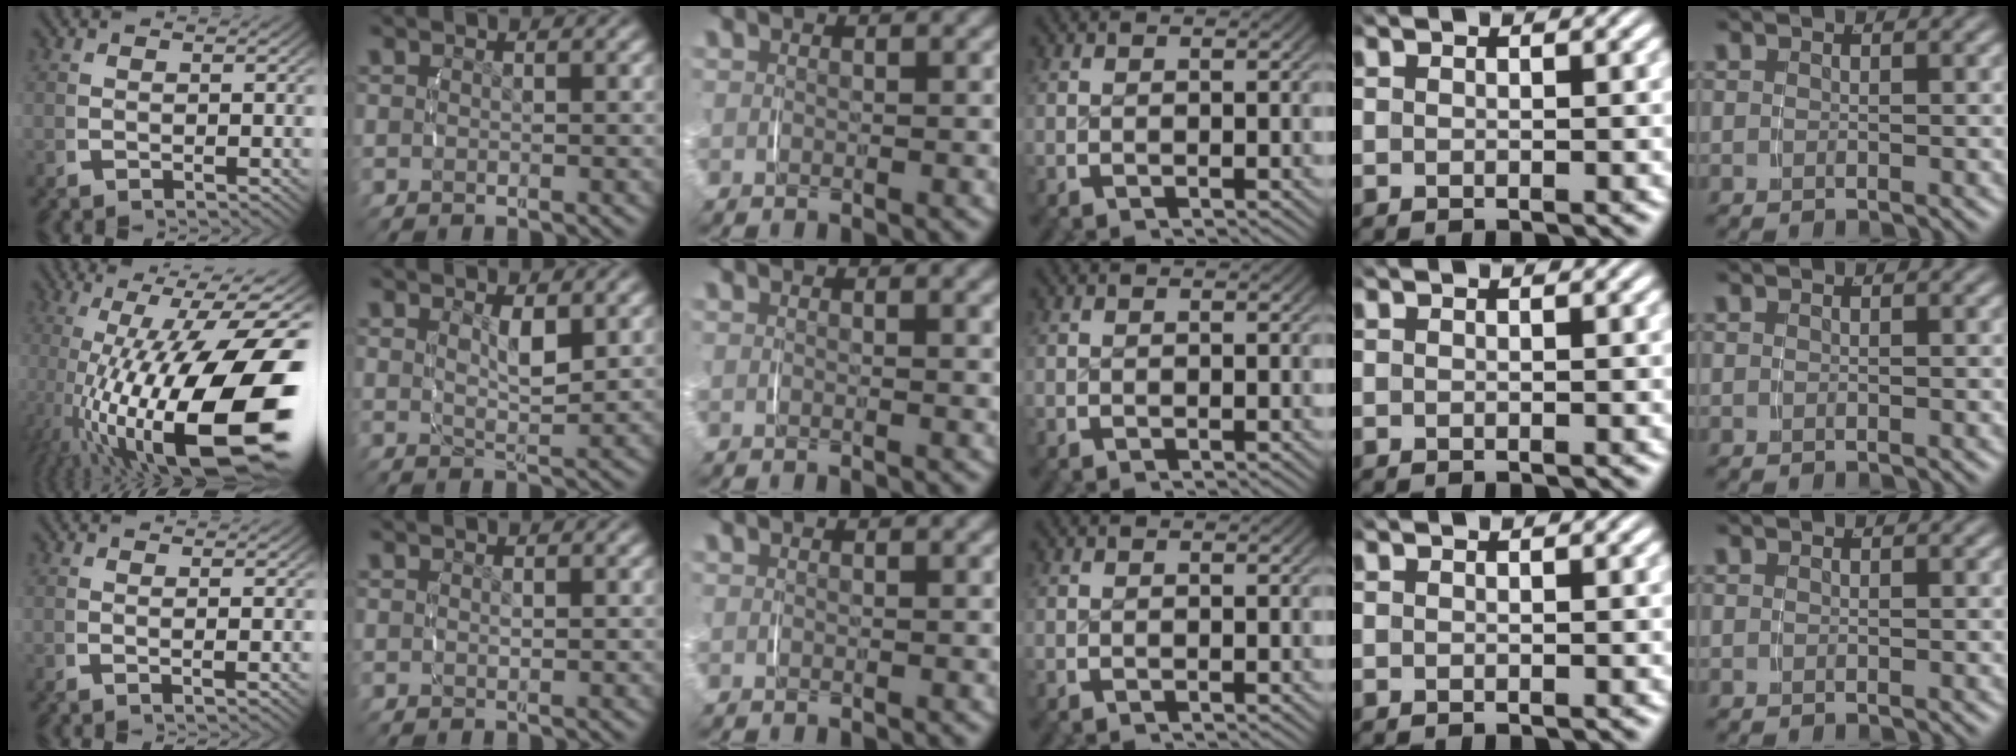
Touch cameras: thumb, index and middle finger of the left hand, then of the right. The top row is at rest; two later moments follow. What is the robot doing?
{"motion": "lift_and_place", "object": "glasses case"}